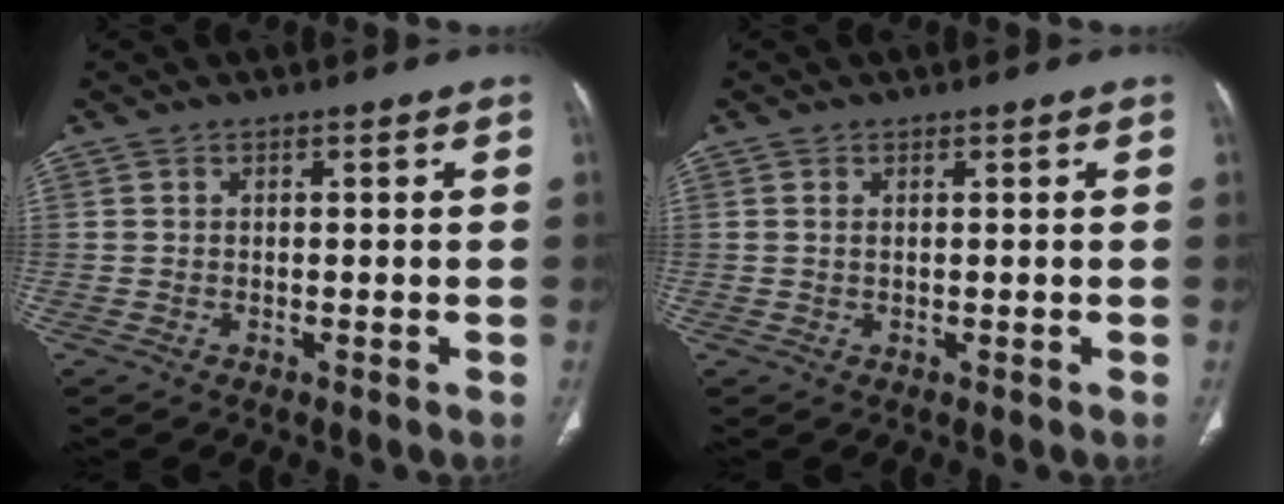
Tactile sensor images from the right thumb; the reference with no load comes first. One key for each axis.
{"total": 0.6, "fx": 0.2, "fy": 0.3, "fz": 0.5, "tx": -0.014, "ty": 0.003, "tz": 0.005}